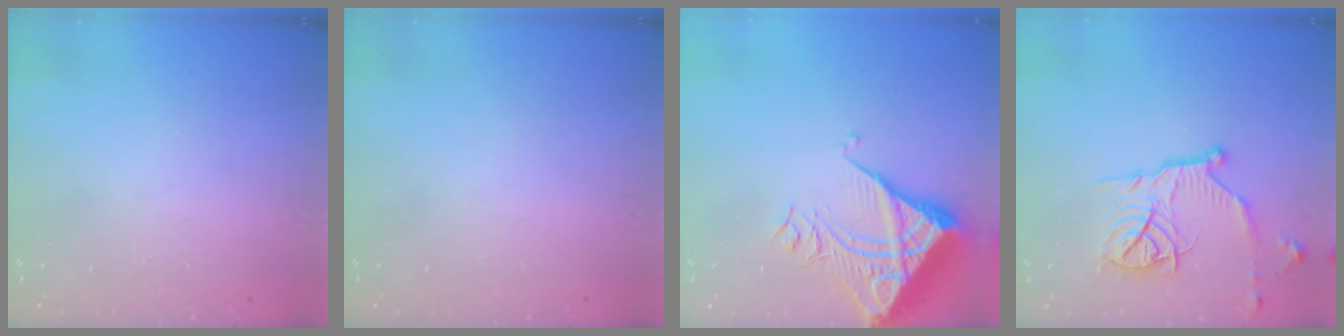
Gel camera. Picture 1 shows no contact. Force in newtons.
{"total": 0.0}
{"total": 10.6, "press": 10.6, "slide": 1.1}
{"total": 14.6, "press": 14.5, "slide": 1.3}